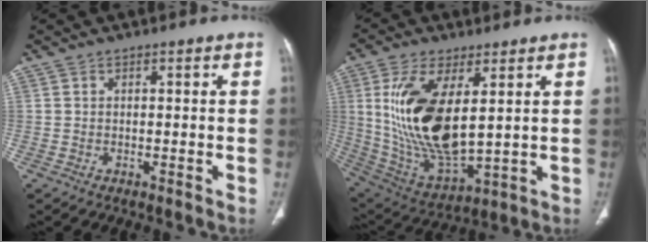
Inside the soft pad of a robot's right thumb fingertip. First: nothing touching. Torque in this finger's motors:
{"motor_torque": [0.61, 4.40, 2.00, 0.77, 0.39]}